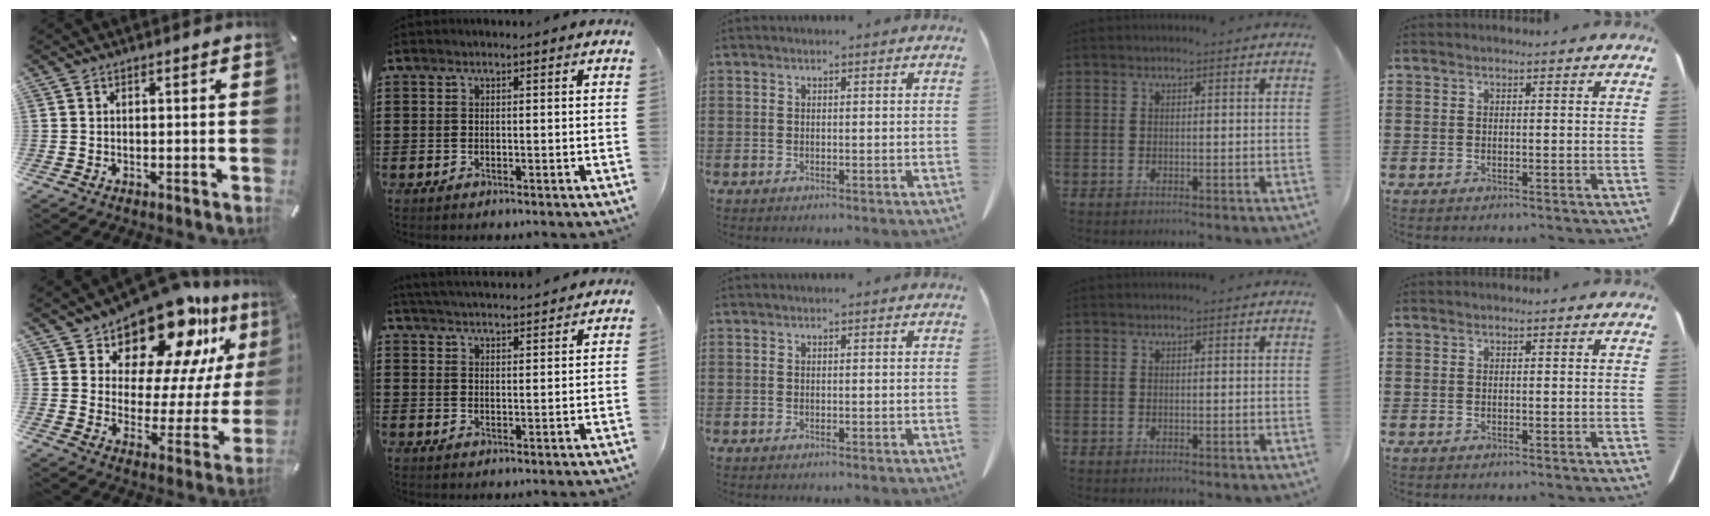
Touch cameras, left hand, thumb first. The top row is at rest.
{"thumb": {"total": 18.9, "force": [15.6, 8.0, 7.2], "torque": [-0.113, -0.141, 0.265]}, "index": {"total": 3.7, "force": [3.6, -0.4, 0.4], "torque": [-0.019, -0.019, 0.064]}}